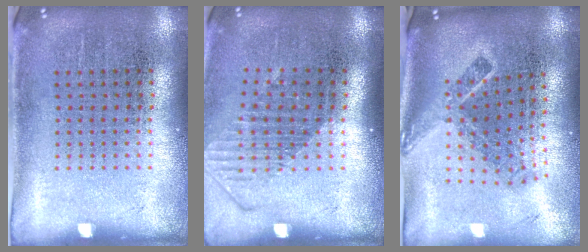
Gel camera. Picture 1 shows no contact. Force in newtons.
{"total": 1.5, "press": 1.2, "slide": 1.0}
{"total": 2.2, "press": 1.5, "slide": 1.6}